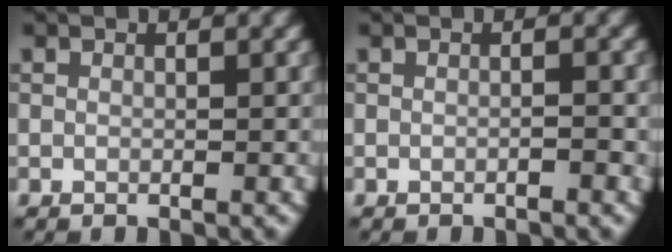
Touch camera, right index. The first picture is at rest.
{"total": 0.8, "force": [-0.4, 0.1, 0.7], "torque": [-0.011, 0.003, -0.010]}